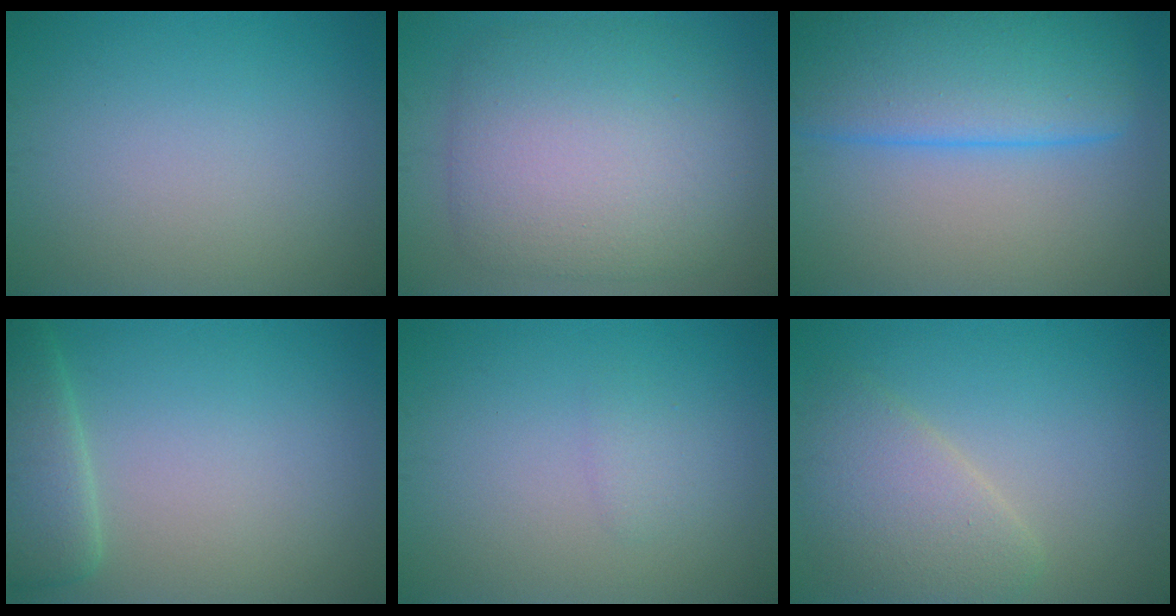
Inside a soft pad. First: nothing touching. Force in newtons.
{"total": 9.2, "press": 9.1, "slide": 0.4}
{"total": 9.7, "press": 9.7, "slide": 0.5}
{"total": 3.8, "press": 3.7, "slide": 0.6}
{"total": 1.0, "press": 1.0, "slide": 0.1}
{"total": 4.3, "press": 4.3, "slide": 0.3}